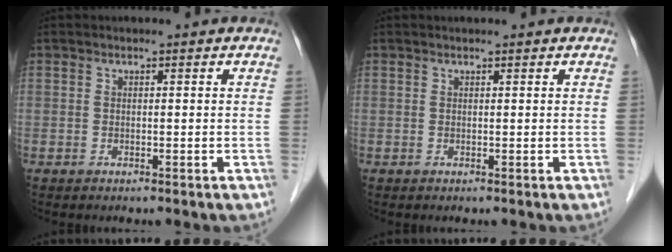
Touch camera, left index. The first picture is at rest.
{"total": 1.2, "force": [1.1, 0.0, 0.4], "torque": [-0.005, 0.015, 0.018]}